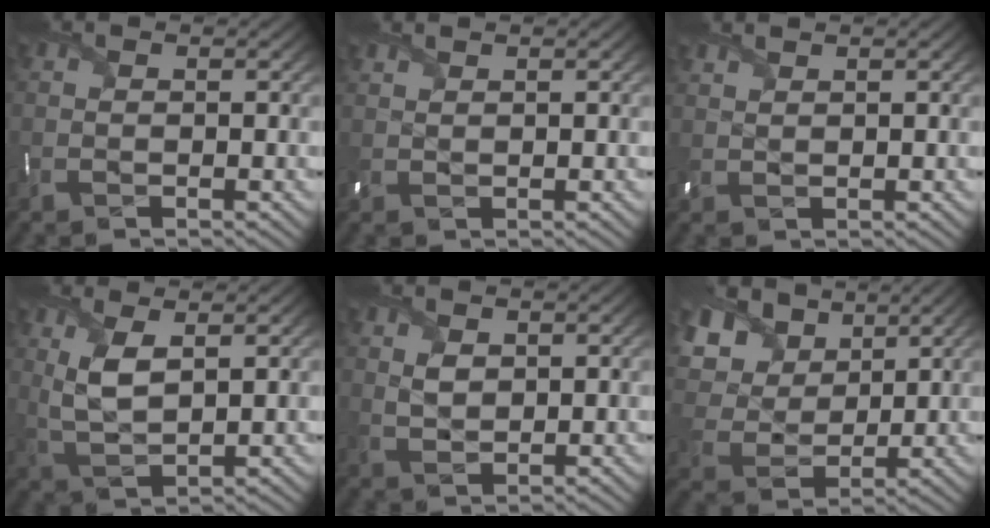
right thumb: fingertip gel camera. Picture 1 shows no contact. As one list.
[{"total": 1.2, "force": [1.2, 0.2, 0.0], "torque": [-0.006, 0.007, 0.029]}, {"total": 1.5, "force": [1.5, 0.2, 0.1], "torque": [-0.008, 0.007, 0.036]}, {"total": 5.3, "force": [2.0, 2.2, 4.3], "torque": [-0.105, -0.007, 0.047]}, {"total": 2.5, "force": [1.1, 1.6, 1.6], "torque": [-0.039, -0.006, 0.025]}, {"total": 11.0, "force": [5.9, 7.5, 5.5], "torque": [-0.171, 0.032, 0.105]}]